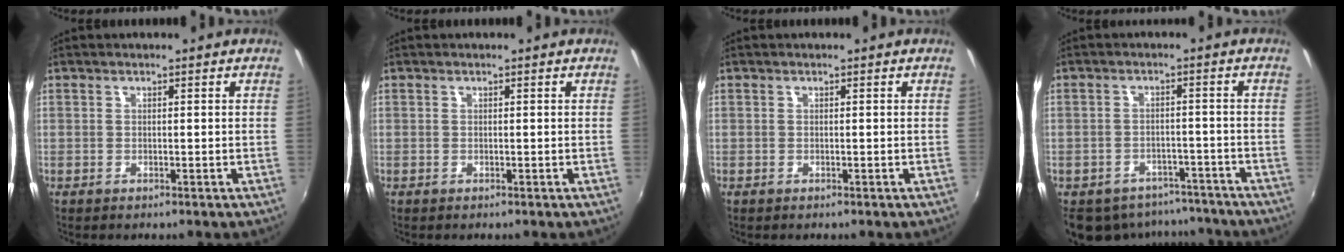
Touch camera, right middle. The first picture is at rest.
{"total": 0.0}
{"total": 0.0}
{"total": 15.0, "force": [-11.7, 7.9, 5.0], "torque": [-0.121, 0.011, -0.145]}